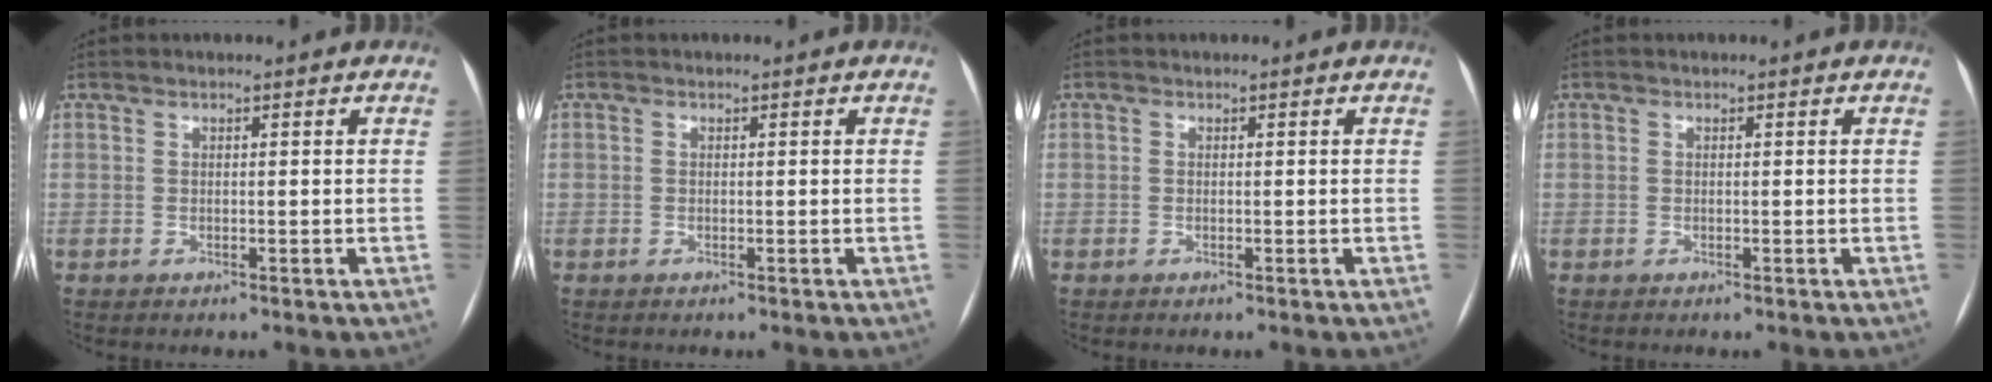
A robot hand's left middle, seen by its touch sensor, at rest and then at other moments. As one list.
[{"total": 0.0}, {"total": 0.0}, {"total": 0.0}]